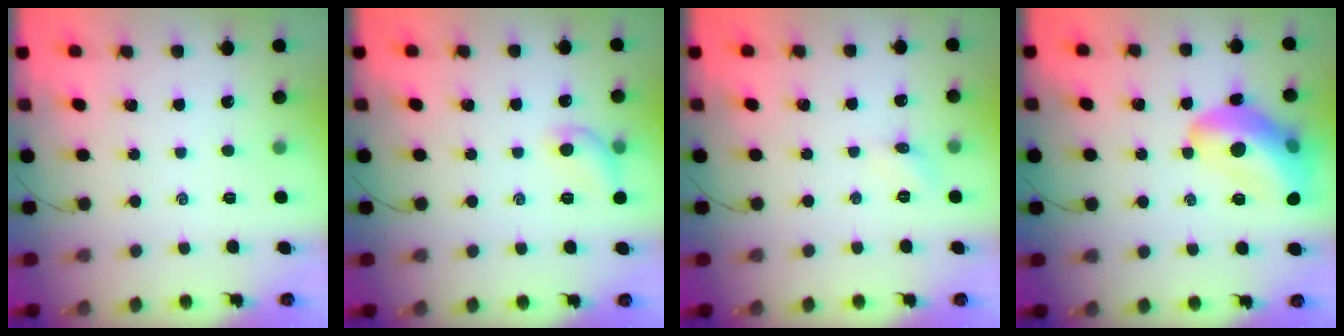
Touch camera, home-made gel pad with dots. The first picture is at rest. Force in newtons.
{"total": 7.8, "press": 7.7, "slide": 1.0}
{"total": 4.3, "press": 4.0, "slide": 1.4}
{"total": 17.4, "press": 17.3, "slide": 1.9}